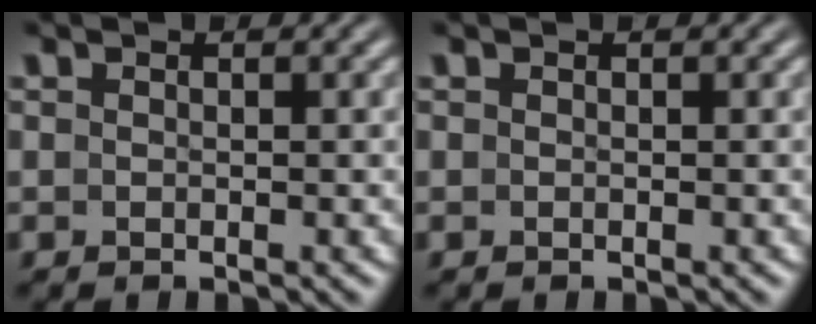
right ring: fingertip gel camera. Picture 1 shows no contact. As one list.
[{"total": 0.0}]